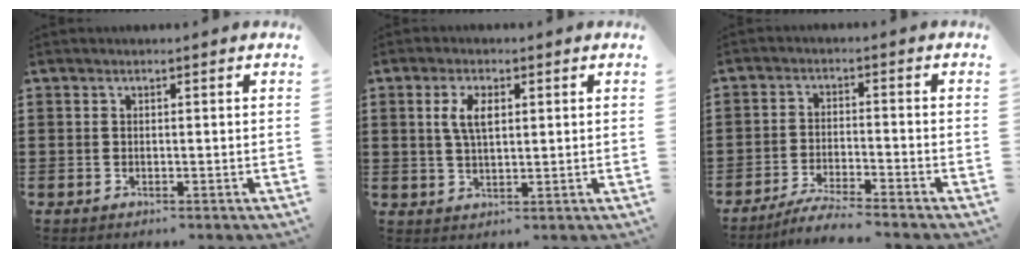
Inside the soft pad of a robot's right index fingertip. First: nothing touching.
{"total": 4.2, "force": [1.1, 1.8, 3.7], "torque": [-0.078, 0.007, 0.019]}
{"total": 4.3, "force": [-4.2, -0.5, 1.1], "torque": [-0.027, -0.008, -0.084]}